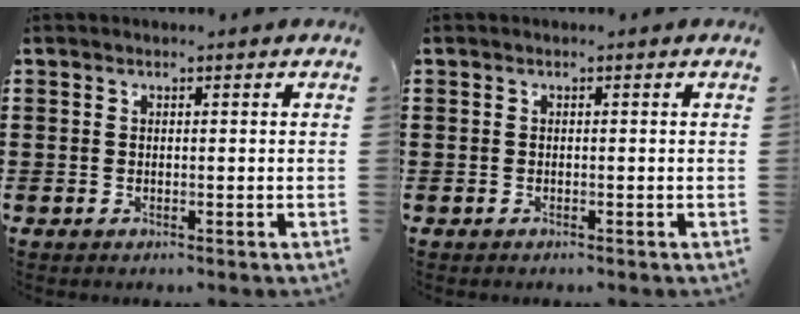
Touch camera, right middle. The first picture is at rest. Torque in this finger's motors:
{"motor_torque": [-2.14, 0.00, 0.01, 0.00]}